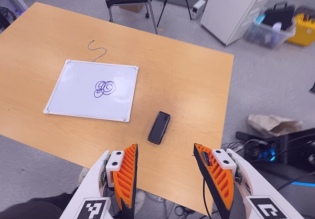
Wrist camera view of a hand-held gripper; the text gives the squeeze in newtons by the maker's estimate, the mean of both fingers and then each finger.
{"total": 0.0}